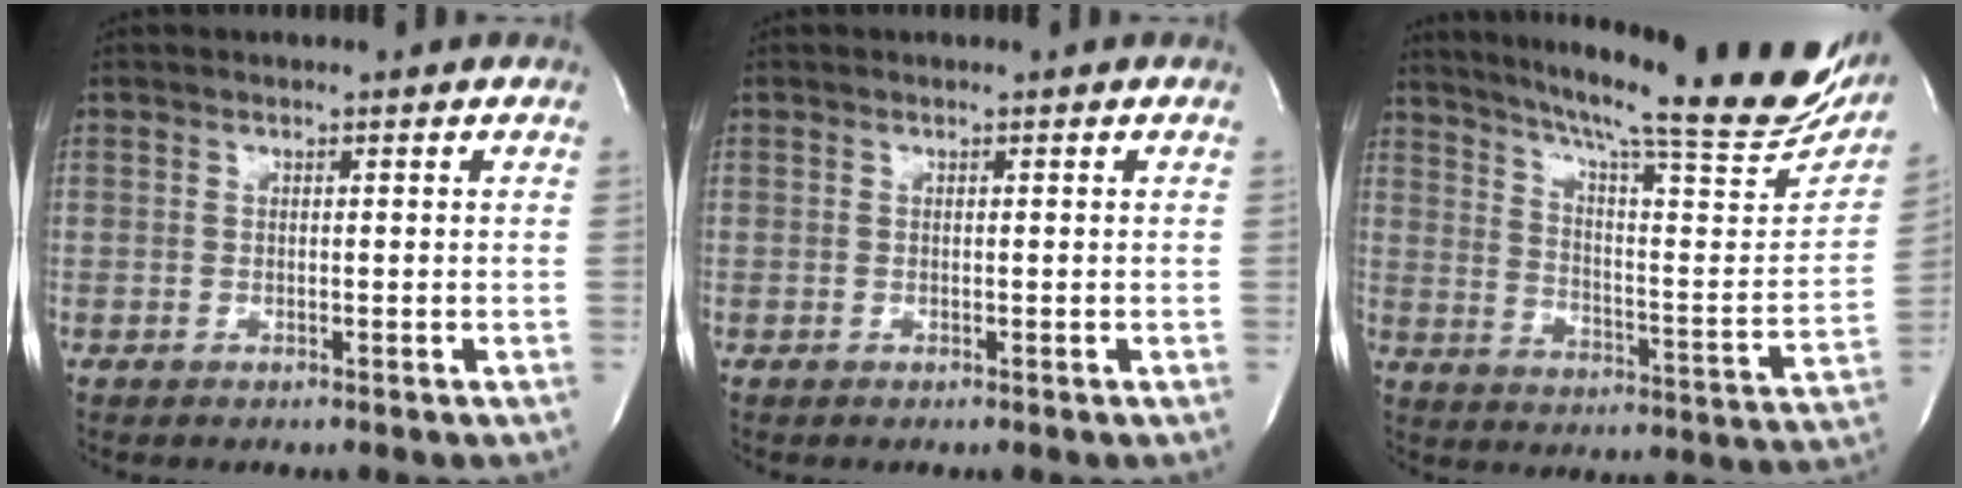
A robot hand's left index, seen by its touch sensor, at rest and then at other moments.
{"total": 0.0}
{"total": 29.5, "force": [24.7, 3.1, 15.8], "torque": [-0.247, -0.065, 0.318]}